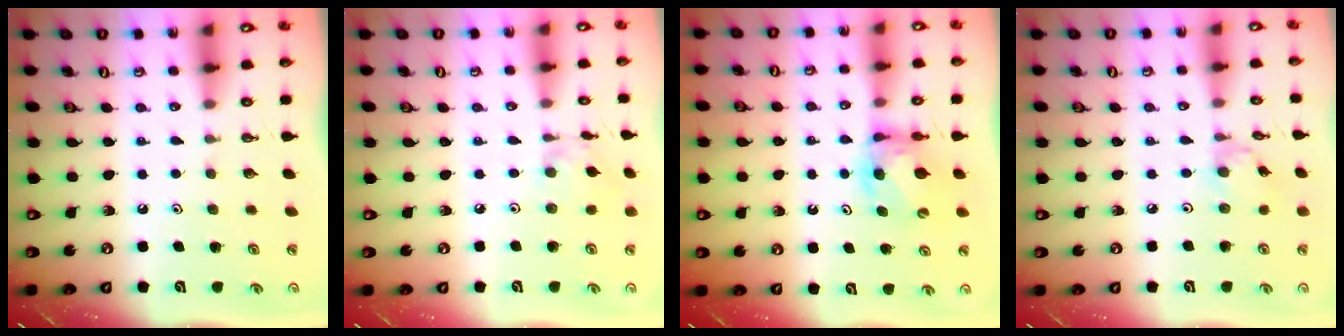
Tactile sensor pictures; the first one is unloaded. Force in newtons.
{"total": 2.2, "press": 2.2, "slide": 0.0}
{"total": 6.1, "press": 6.1, "slide": 0.5}
{"total": 1.8, "press": 1.7, "slide": 0.1}